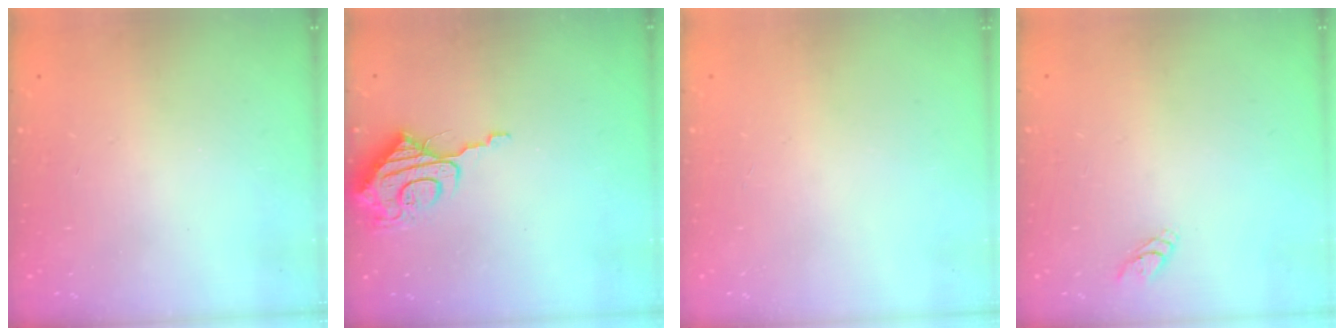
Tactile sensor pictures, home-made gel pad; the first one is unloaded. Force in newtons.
{"total": 9.8, "press": 9.7, "slide": 0.7}
{"total": 0.0}
{"total": 2.8, "press": 2.8, "slide": 0.3}